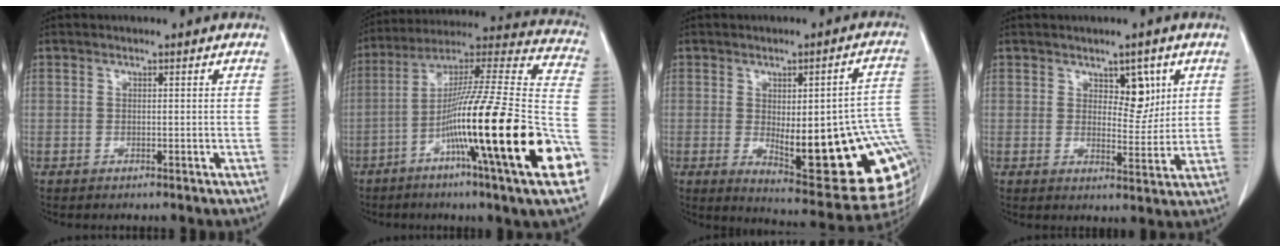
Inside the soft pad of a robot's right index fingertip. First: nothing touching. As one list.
[{"total": 31.9, "force": [-10.1, 1.0, 30.2], "torque": [-0.413, -0.029, -0.178]}, {"total": 21.9, "force": [-2.3, 5.6, 21.0], "torque": [-0.187, 0.006, -0.004]}, {"total": 5.0, "force": [2.4, 2.5, 3.6], "torque": [-0.043, -0.002, 0.037]}]